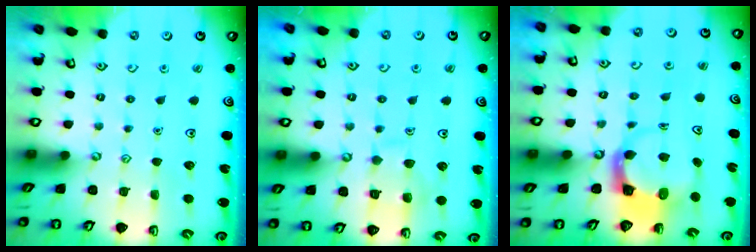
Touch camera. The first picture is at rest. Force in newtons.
{"total": 8.3, "press": 8.2, "slide": 0.8}
{"total": 3.8, "press": 3.7, "slide": 0.5}